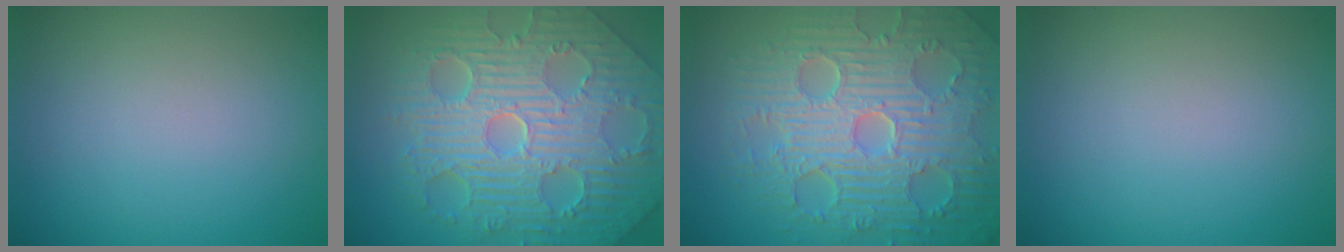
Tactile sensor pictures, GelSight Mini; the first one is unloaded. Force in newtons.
{"total": 11.5, "press": 7.5, "slide": 8.8}
{"total": 10.3, "press": 7.0, "slide": 7.6}
{"total": 0.0}